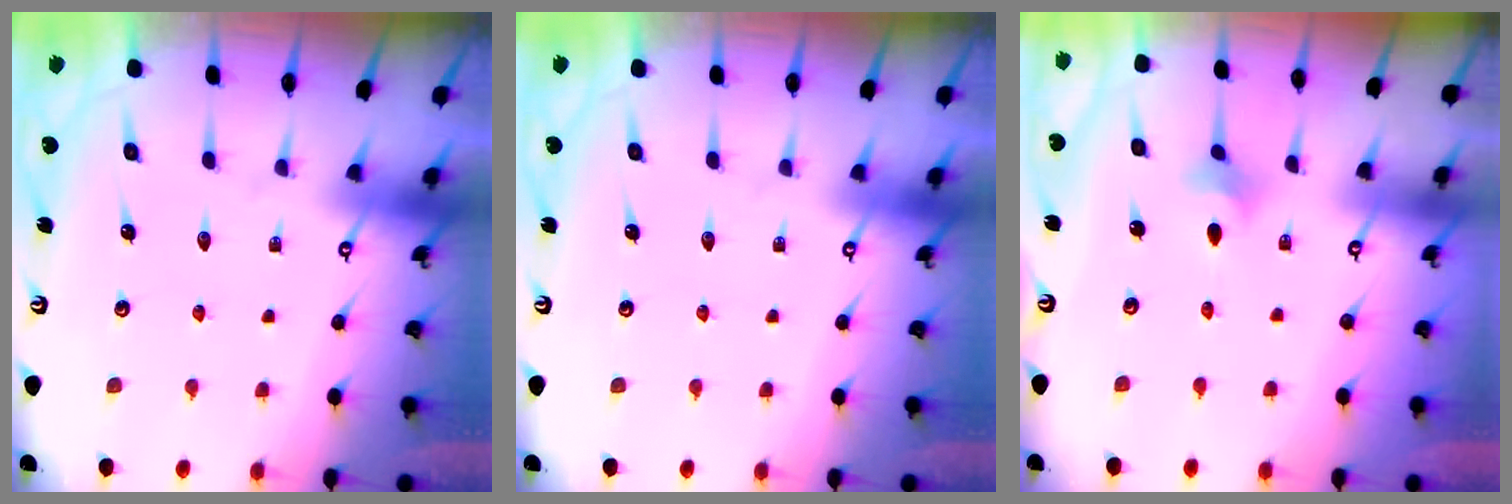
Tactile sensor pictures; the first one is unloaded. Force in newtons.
{"total": 0.0}
{"total": 2.7, "press": 2.6, "slide": 0.7}